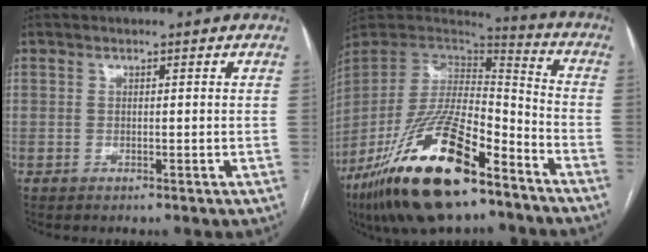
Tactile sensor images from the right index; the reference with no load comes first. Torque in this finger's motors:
{"motor_torque": [0.92, -1.22, 0.24, 0.01]}